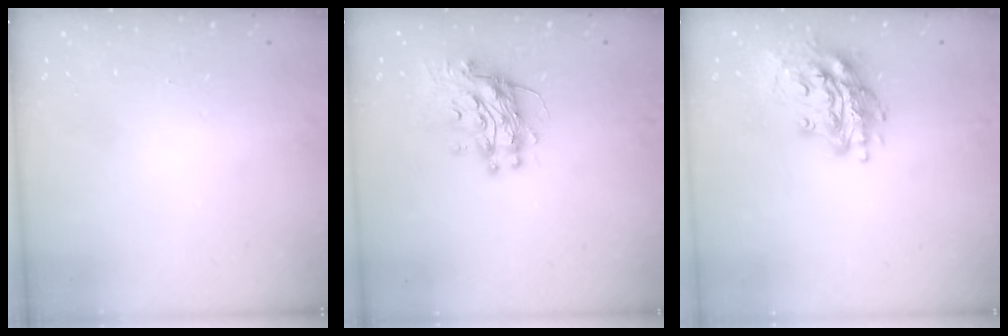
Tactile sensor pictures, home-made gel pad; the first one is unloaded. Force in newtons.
{"total": 11.7, "press": 11.6, "slide": 1.2}
{"total": 16.9, "press": 16.8, "slide": 1.5}